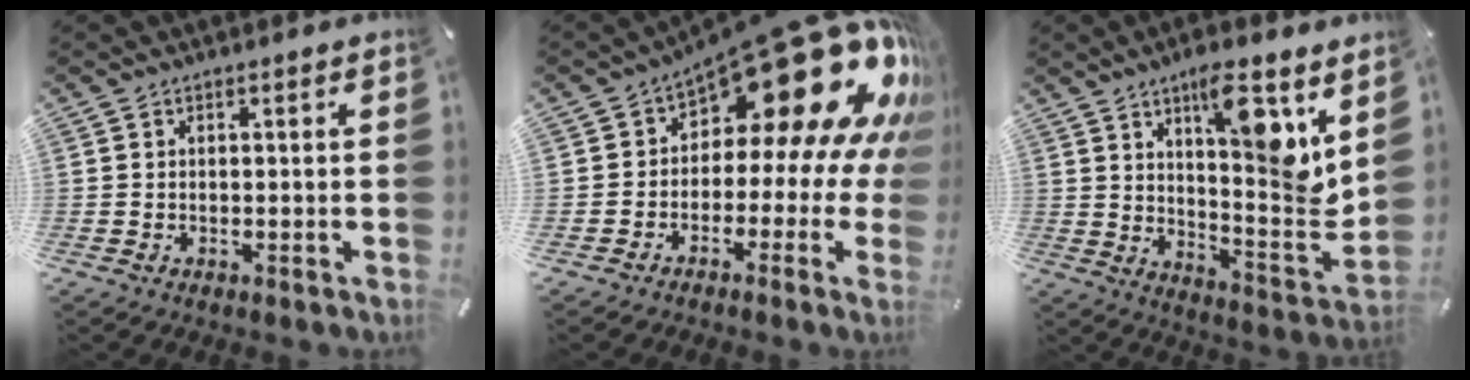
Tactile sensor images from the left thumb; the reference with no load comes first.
{"total": 24.9, "force": [12.0, 10.8, 19.0], "torque": [-0.267, -0.100, 0.214]}
{"total": 13.4, "force": [7.8, 2.4, 10.6], "torque": [-0.138, -0.073, 0.123]}